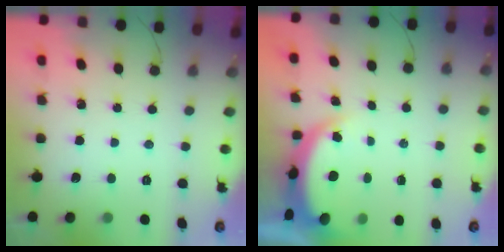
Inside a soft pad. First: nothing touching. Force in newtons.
{"total": 4.5, "press": 4.4, "slide": 0.8}